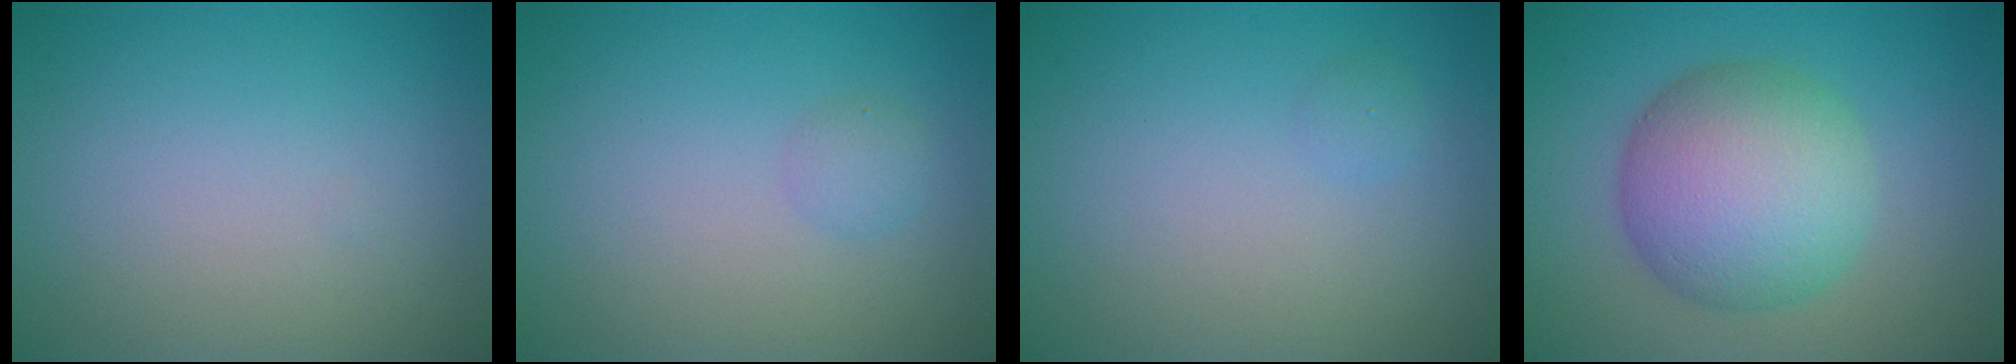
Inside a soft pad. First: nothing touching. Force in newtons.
{"total": 1.1, "press": 1.1, "slide": 0.1}
{"total": 0.6, "press": 0.6, "slide": 0.0}
{"total": 8.4, "press": 8.4, "slide": 0.1}